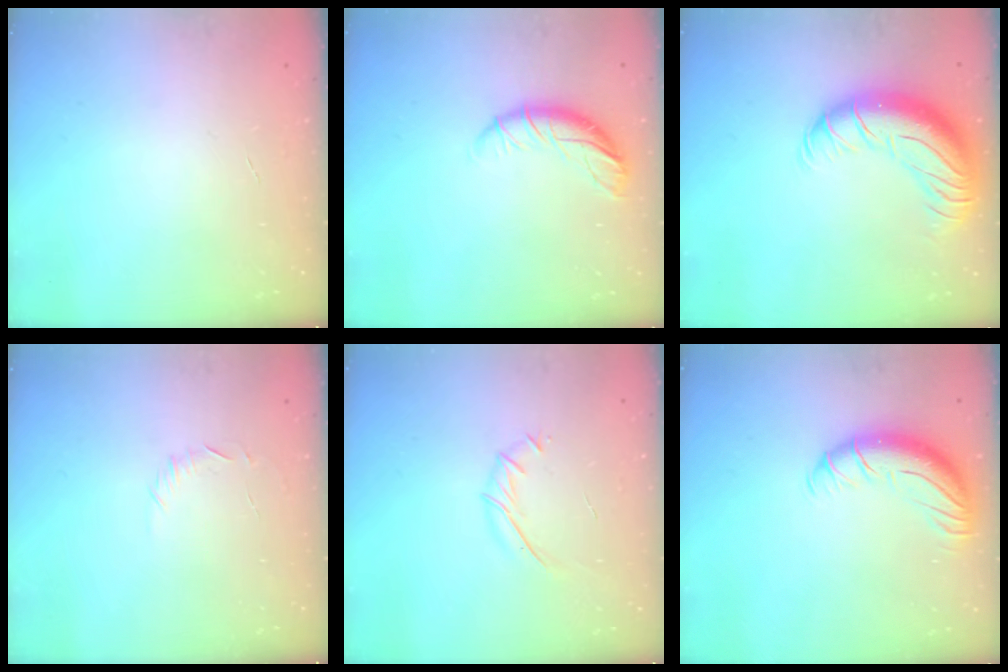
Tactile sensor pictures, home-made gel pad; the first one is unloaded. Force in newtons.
{"total": 9.8, "press": 9.7, "slide": 1.1}
{"total": 17.9, "press": 17.4, "slide": 3.9}
{"total": 5.6, "press": 5.3, "slide": 1.7}
{"total": 5.5, "press": 5.3, "slide": 1.5}
{"total": 11.7, "press": 11.4, "slide": 2.4}